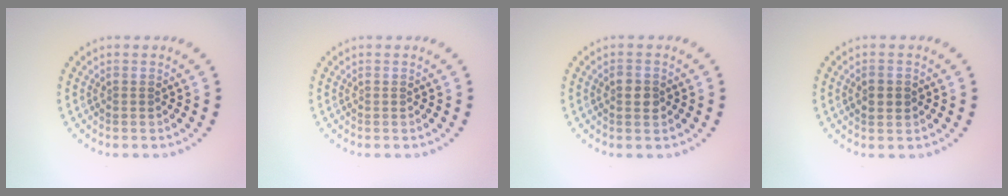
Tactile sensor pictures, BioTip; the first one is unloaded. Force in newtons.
{"total": 0.0}
{"total": 2.2, "press": 2.2, "slide": 0.1}
{"total": 1.6, "press": 1.6, "slide": 0.1}